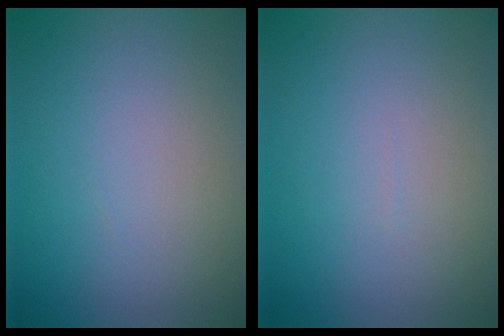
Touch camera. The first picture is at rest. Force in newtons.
{"total": 0.0}